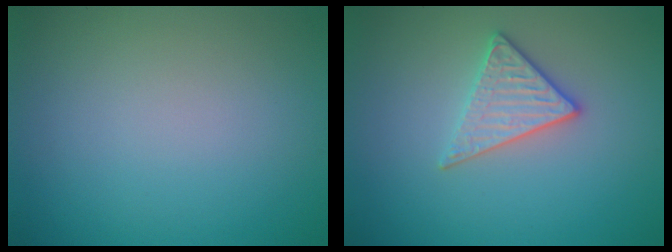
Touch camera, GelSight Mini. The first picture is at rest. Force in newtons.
{"total": 2.7, "press": 2.6, "slide": 1.0}